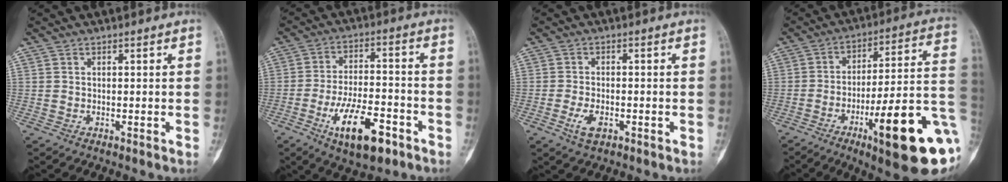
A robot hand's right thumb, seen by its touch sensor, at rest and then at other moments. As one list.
[{"total": 13.7, "force": [-6.7, 5.7, 10.5], "torque": [-0.169, 0.028, -0.105]}, {"total": 4.0, "force": [-1.7, 2.1, 3.0], "torque": [-0.059, 0.003, -0.028]}, {"total": 24.1, "force": [-8.1, 5.0, 22.2], "torque": [-0.262, 0.029, -0.112]}]